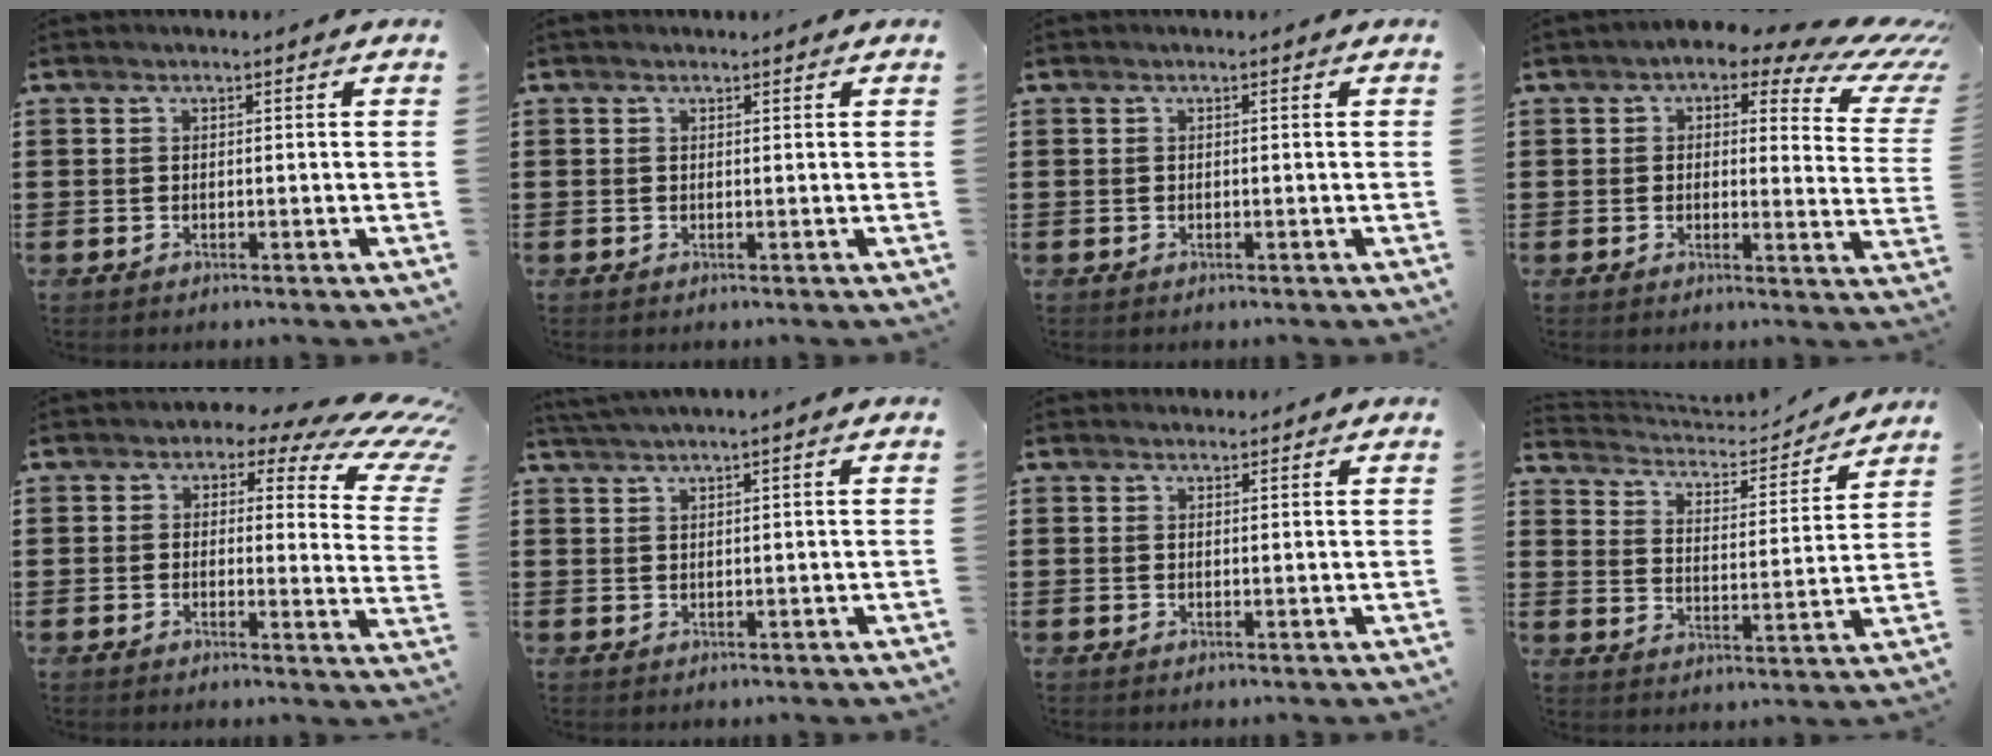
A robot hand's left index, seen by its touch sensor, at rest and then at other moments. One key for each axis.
{"total": 0.5, "fx": 0.3, "fy": 0.4, "fz": 0.0, "tx": -0.001, "ty": 0.003, "tz": 0.006}
{"total": 0.0}
{"total": 5.6, "fx": 3.5, "fy": 2.7, "fz": 3.3, "tx": -0.058, "ty": -0.017, "tz": 0.051}
{"total": 5.1, "fx": 3.0, "fy": 3.0, "fz": 2.9, "tx": -0.050, "ty": -0.017, "tz": 0.043}
{"total": 1.5, "fx": 1.3, "fy": -0.3, "fz": 0.5, "tx": -0.012, "ty": -0.001, "tz": 0.027}
{"total": 1.2, "fx": 1.1, "fy": 0.4, "fz": 0.0, "tx": -0.002, "ty": 0.001, "tz": 0.023}
{"total": 4.3, "fx": 4.1, "fy": 1.0, "fz": 1.0, "tx": -0.046, "ty": -0.030, "tz": 0.063}